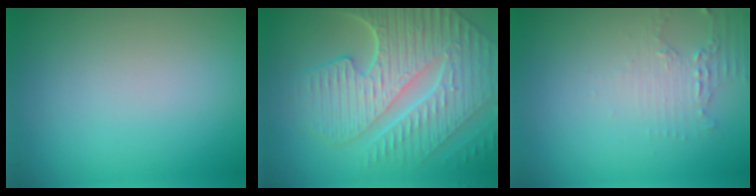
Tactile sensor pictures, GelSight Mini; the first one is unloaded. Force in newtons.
{"total": 10.2, "press": 6.9, "slide": 7.5}
{"total": 2.0, "press": 1.4, "slide": 1.5}